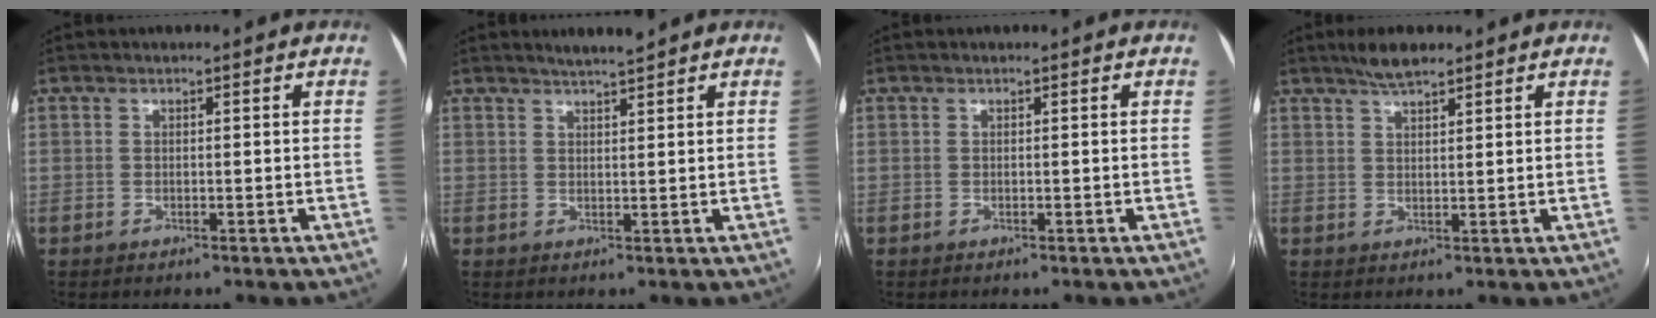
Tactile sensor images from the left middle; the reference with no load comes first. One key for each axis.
{"total": 2.7, "fx": 2.5, "fy": -0.2, "fz": 1.1, "tx": -0.020, "ty": 0.003, "tz": 0.043}
{"total": 0.0}
{"total": 4.0, "fx": 3.2, "fy": 0.7, "fz": 2.3, "tx": -0.046, "ty": 0.007, "tz": 0.059}